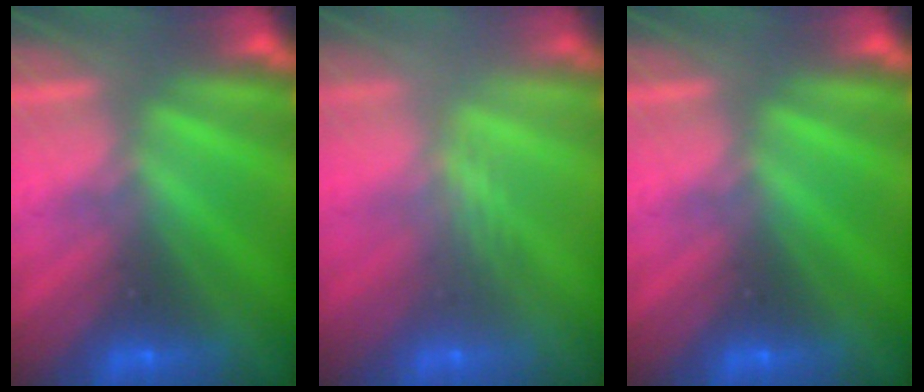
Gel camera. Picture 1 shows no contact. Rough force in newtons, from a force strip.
{"total": 2.4}
{"total": 0.0}